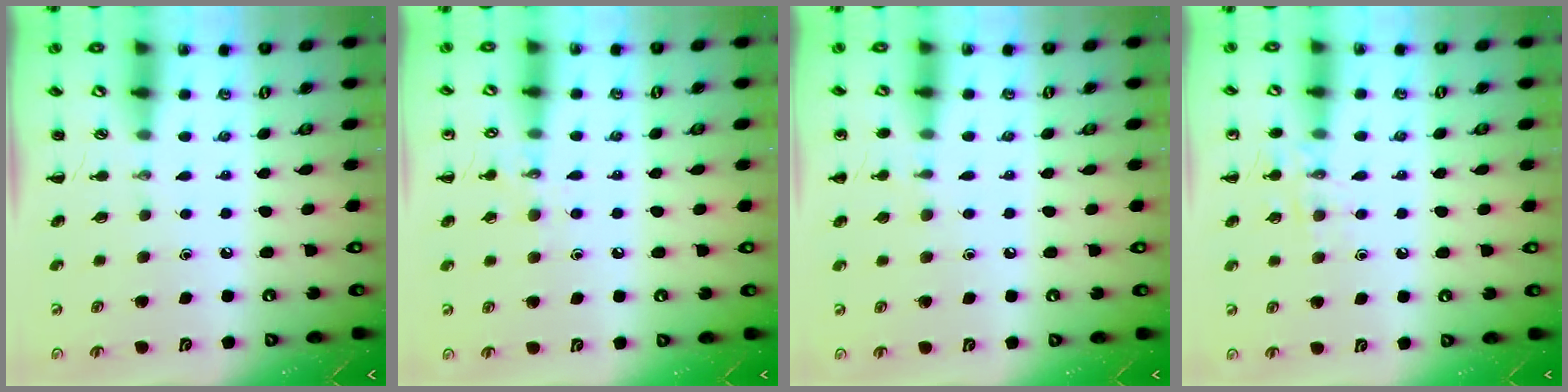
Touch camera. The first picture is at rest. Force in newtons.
{"total": 7.3, "press": 7.2, "slide": 1.5}
{"total": 5.6, "press": 5.3, "slide": 1.7}
{"total": 8.2, "press": 8.1, "slide": 1.4}